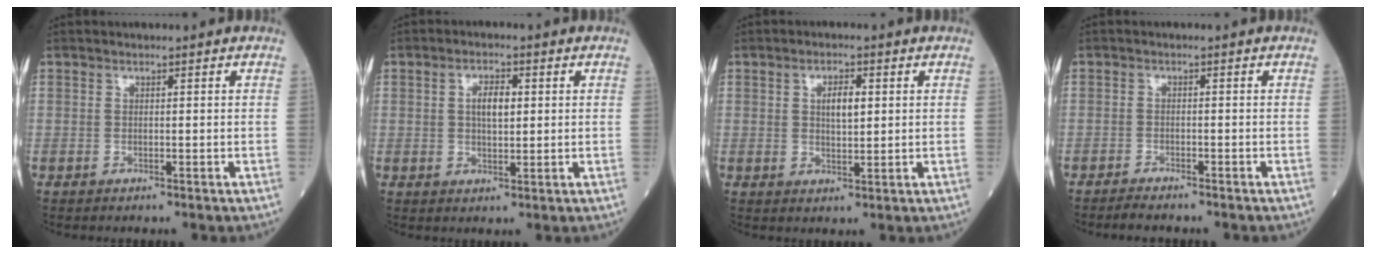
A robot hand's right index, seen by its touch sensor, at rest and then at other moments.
{"total": 3.9, "force": [0.7, 1.5, 3.6], "torque": [-0.063, 0.004, 0.013]}
{"total": 3.7, "force": [0.9, 1.3, 3.4], "torque": [-0.057, 0.001, 0.015]}
{"total": 2.9, "force": [-2.6, 0.4, 1.0], "torque": [-0.021, -0.005, -0.040]}